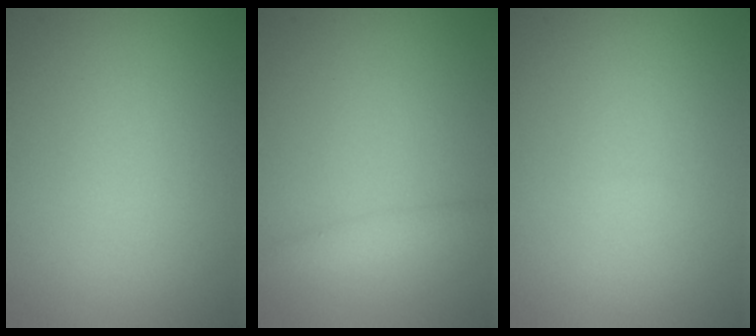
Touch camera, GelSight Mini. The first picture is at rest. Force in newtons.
{"total": 1.7, "press": 1.7, "slide": 0.0}
{"total": 0.0}